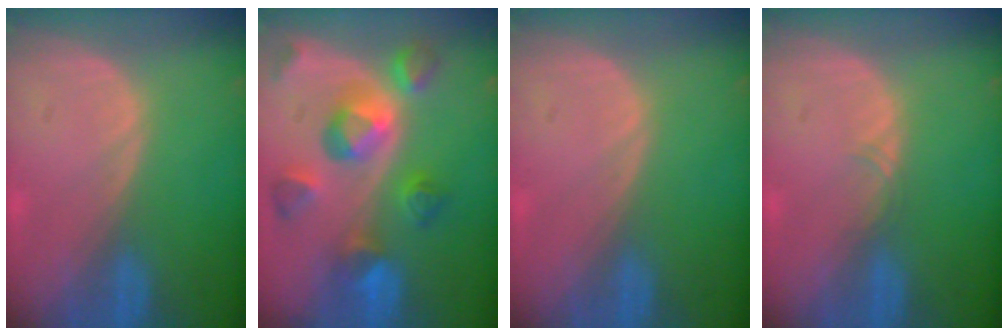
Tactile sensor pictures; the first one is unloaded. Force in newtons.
{"total": 10.2, "press": 9.0, "slide": 4.8}
{"total": 0.0}
{"total": 0.9, "press": 0.8, "slide": 0.2}